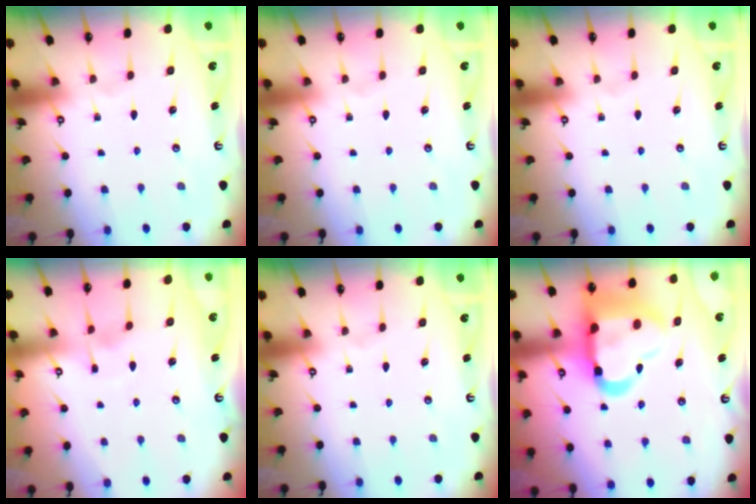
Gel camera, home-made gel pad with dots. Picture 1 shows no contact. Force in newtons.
{"total": 0.0}
{"total": 0.0}
{"total": 3.0, "press": 2.9, "slide": 0.4}
{"total": 0.0}
{"total": 23.8, "press": 23.7, "slide": 2.6}